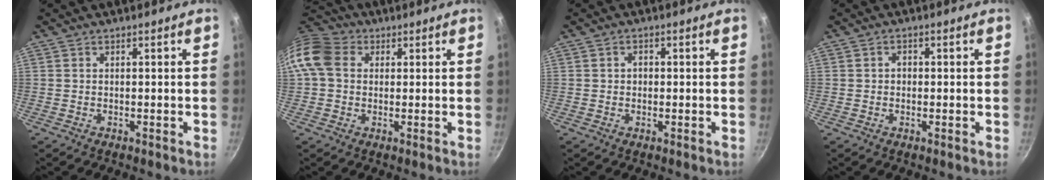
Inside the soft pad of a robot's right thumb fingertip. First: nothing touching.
{"total": 11.4, "force": [2.0, 9.3, 6.4], "torque": [-0.117, 0.022, 0.019]}
{"total": 1.6, "force": [0.1, 1.4, 0.9], "torque": [-0.010, 0.003, -0.001]}
{"total": 1.5, "force": [0.0, 1.3, 0.8], "torque": [-0.009, 0.004, -0.003]}